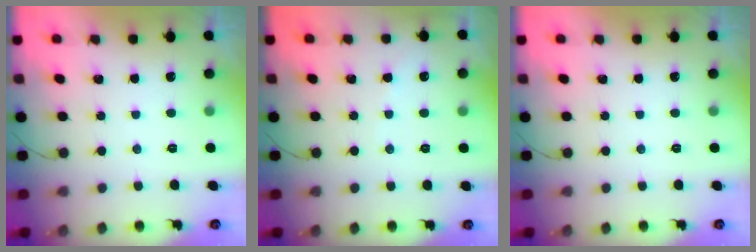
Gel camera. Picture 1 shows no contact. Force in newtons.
{"total": 2.5, "press": 2.5, "slide": 0.4}
{"total": 0.0}